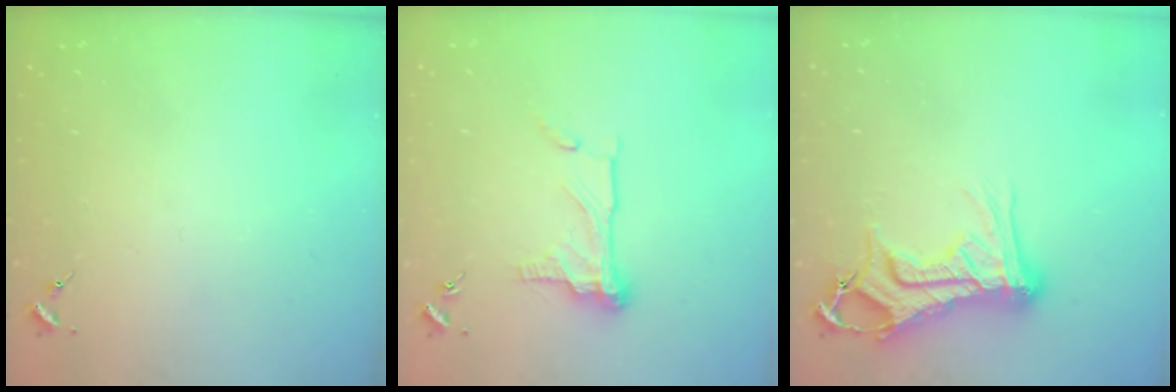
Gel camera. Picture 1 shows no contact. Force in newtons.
{"total": 11.4, "press": 11.4, "slide": 0.9}
{"total": 17.4, "press": 17.3, "slide": 1.7}